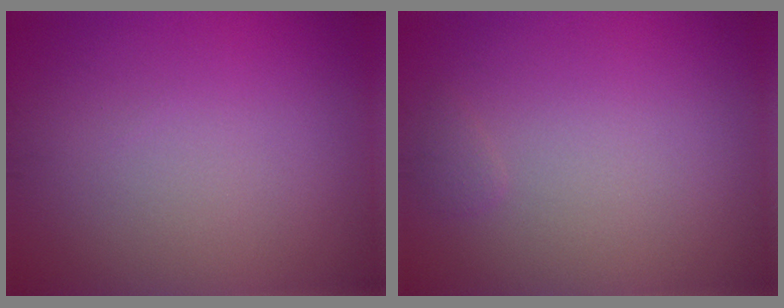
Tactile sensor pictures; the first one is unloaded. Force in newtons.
{"total": 0.5, "press": 0.5, "slide": 0.1}